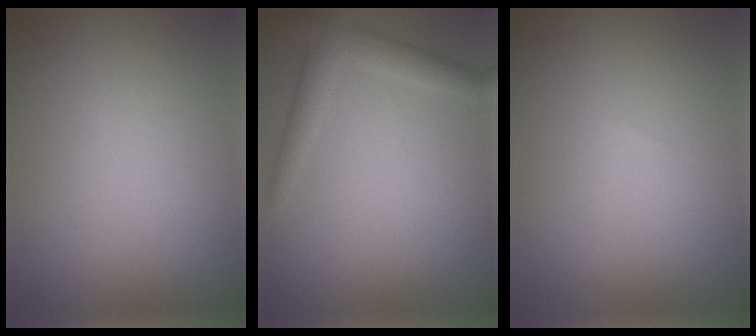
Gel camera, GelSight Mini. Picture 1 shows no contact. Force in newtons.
{"total": 2.7, "press": 2.7, "slide": 0.1}
{"total": 0.0}